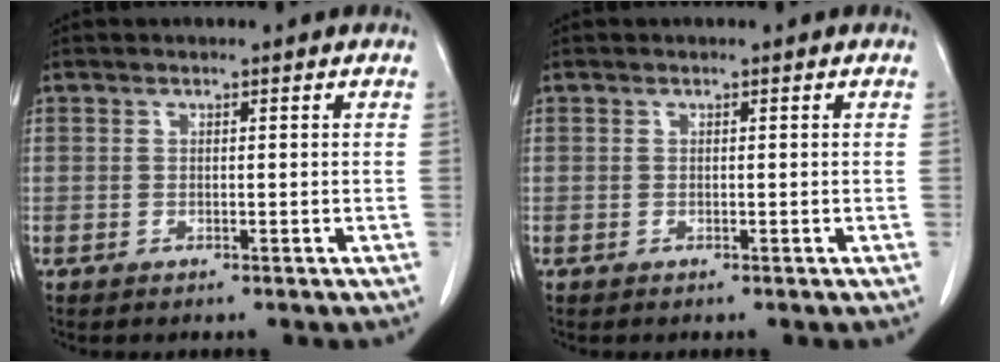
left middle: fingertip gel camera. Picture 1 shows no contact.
{"total": 0.0}